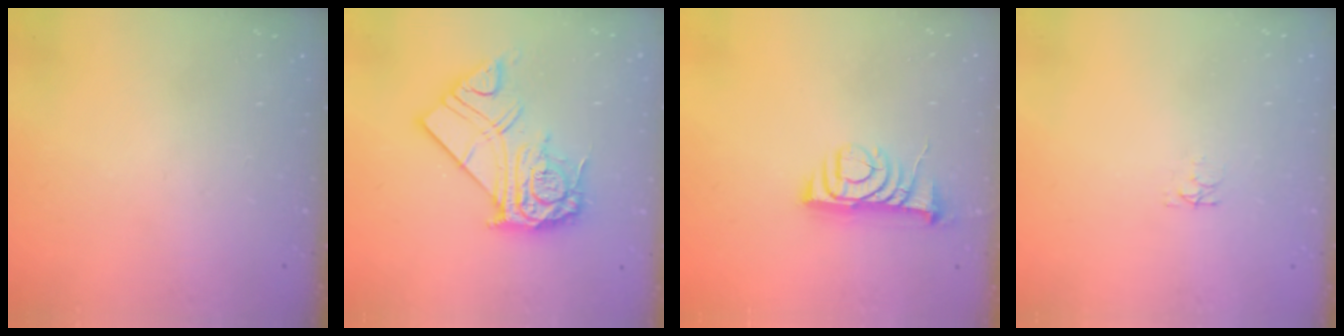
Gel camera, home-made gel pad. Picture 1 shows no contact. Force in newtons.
{"total": 17.4, "press": 17.3, "slide": 1.7}
{"total": 8.2, "press": 8.2, "slide": 0.6}
{"total": 3.4, "press": 3.4, "slide": 0.4}